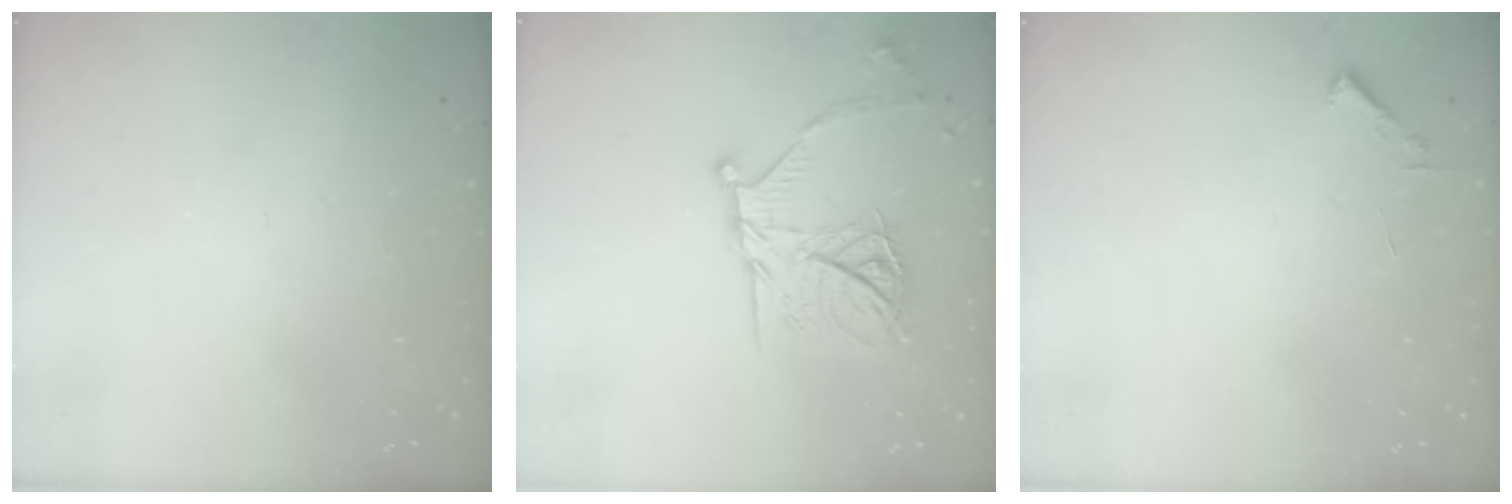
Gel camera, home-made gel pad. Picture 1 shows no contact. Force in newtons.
{"total": 18.2, "press": 18.2, "slide": 1.2}
{"total": 1.7, "press": 1.7, "slide": 0.2}